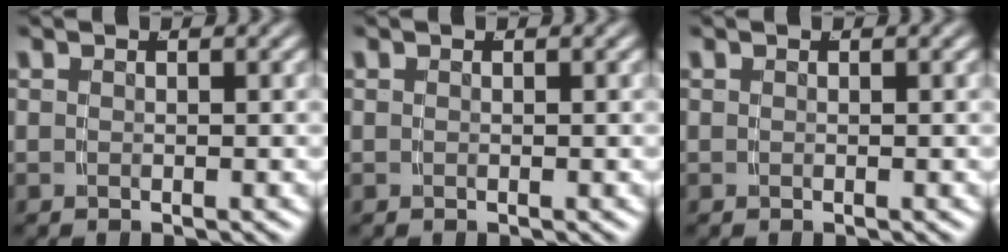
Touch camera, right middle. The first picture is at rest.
{"total": 0.0}
{"total": 0.0}